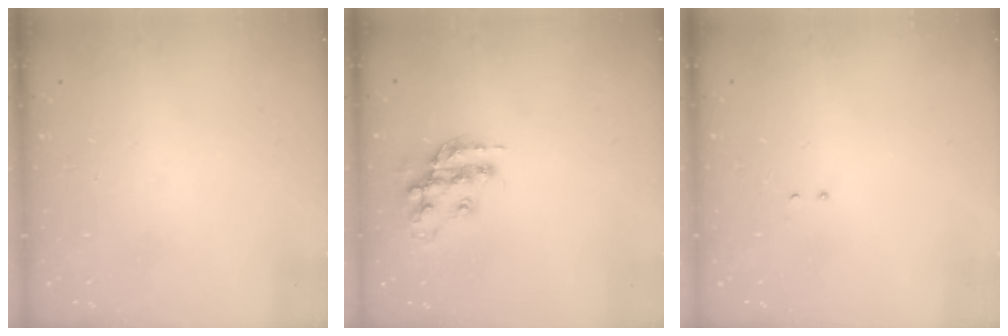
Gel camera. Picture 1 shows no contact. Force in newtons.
{"total": 14.2, "press": 14.2, "slide": 0.9}
{"total": 2.1, "press": 2.0, "slide": 0.6}